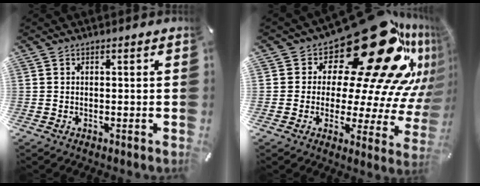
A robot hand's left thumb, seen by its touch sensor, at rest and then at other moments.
{"total": 31.2, "force": [15.7, 15.0, 22.4], "torque": [-0.294, -0.136, 0.284]}